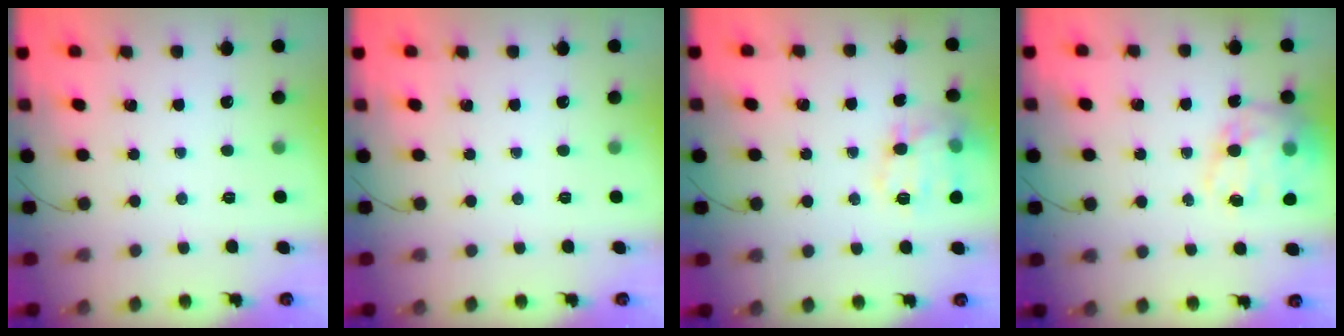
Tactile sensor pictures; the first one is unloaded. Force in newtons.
{"total": 0.0}
{"total": 13.7, "press": 13.6, "slide": 0.7}
{"total": 16.4, "press": 16.0, "slide": 3.7}